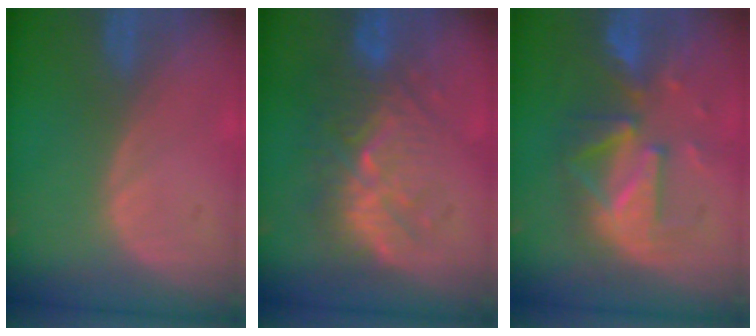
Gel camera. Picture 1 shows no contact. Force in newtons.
{"total": 9.4, "press": 9.1, "slide": 2.6}
{"total": 9.1, "press": 8.8, "slide": 2.1}